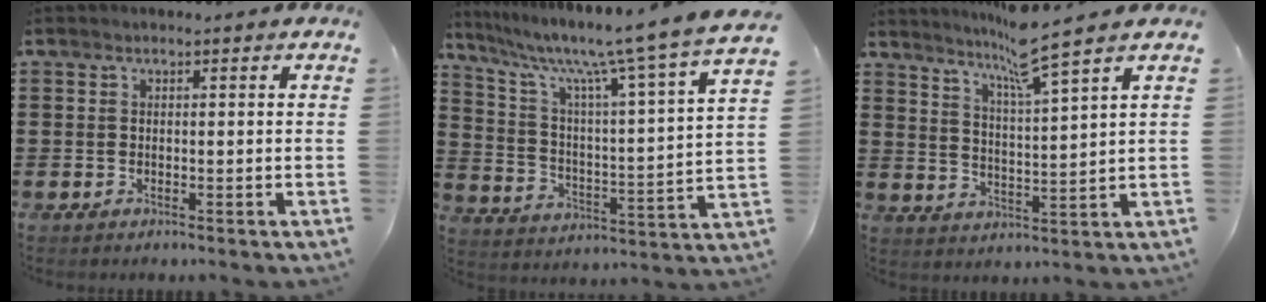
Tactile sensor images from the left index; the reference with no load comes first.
{"total": 9.4, "force": [7.8, -0.7, 5.1], "torque": [-0.125, -0.065, 0.115]}
{"total": 7.2, "force": [5.9, -0.9, 4.0], "torque": [-0.089, -0.031, 0.099]}